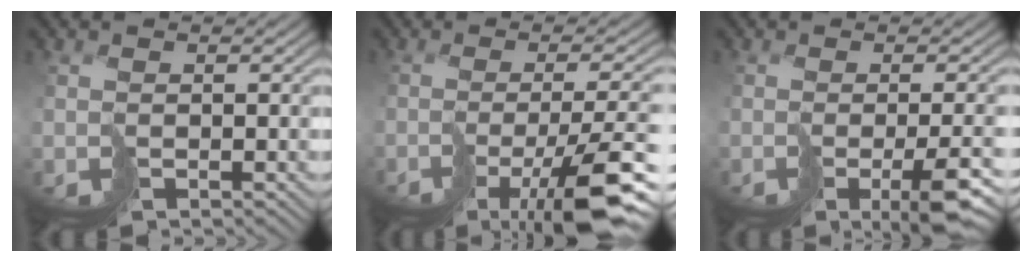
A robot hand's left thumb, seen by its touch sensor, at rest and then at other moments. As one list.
[{"total": 12.7, "force": [-6.5, 3.1, 10.5], "torque": [-0.164, -0.012, -0.102]}, {"total": 7.3, "force": [-3.0, 1.7, 6.5], "torque": [-0.090, -0.007, -0.046]}]